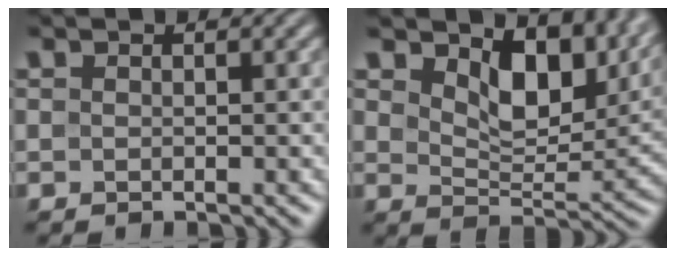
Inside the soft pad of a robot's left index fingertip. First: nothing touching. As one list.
[{"total": 8.1, "force": [4.2, 4.3, 5.4], "torque": [-0.084, -0.017, 0.069]}]